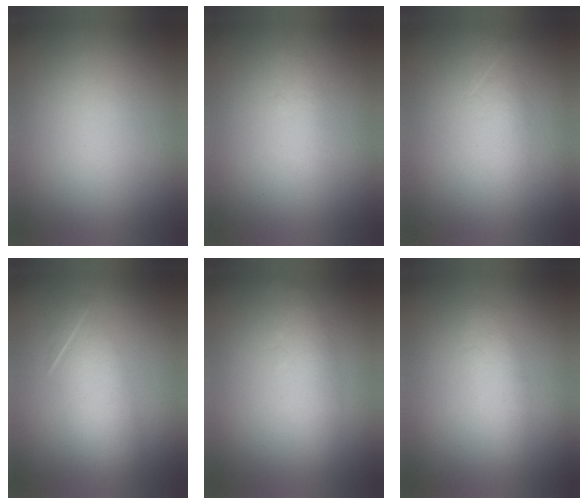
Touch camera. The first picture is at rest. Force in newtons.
{"total": 1.2}
{"total": 1.7}
{"total": 3.4}
{"total": 2.5}
{"total": 2.2}